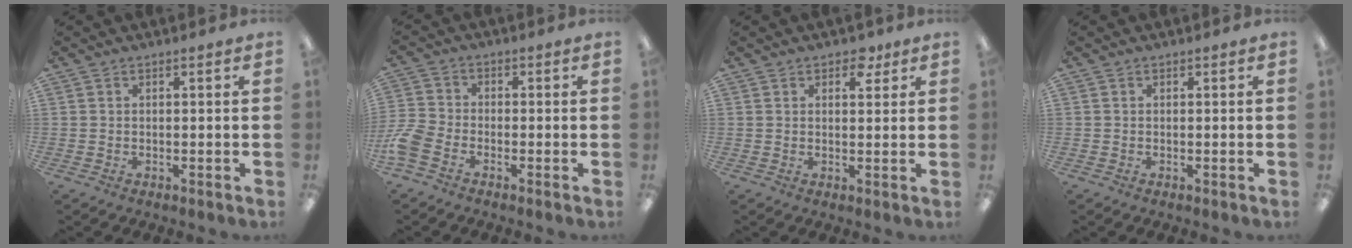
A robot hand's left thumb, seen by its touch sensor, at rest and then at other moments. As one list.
[{"total": 6.1, "force": [-3.0, 4.0, 3.5], "torque": [-0.084, 0.011, -0.058]}, {"total": 3.9, "force": [2.5, 2.3, 1.9], "torque": [-0.009, -0.007, 0.038]}, {"total": 0.0}]